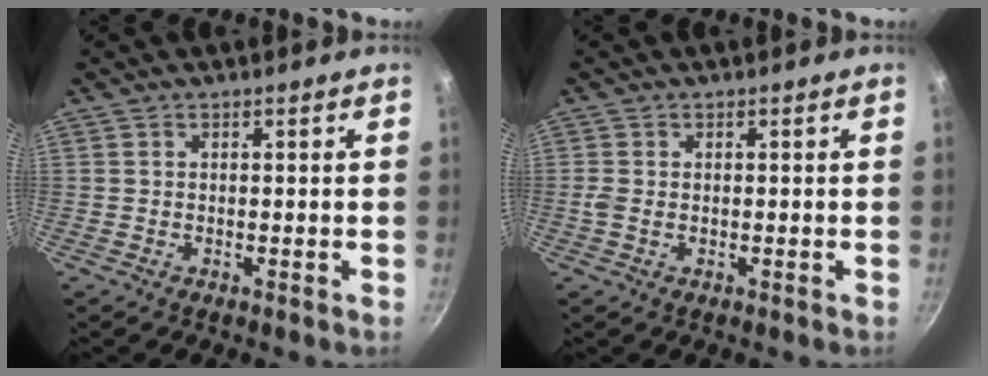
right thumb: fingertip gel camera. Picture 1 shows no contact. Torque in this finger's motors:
{"motor_torque": [-0.10, -0.10, 0.08, -0.06, 0.02]}